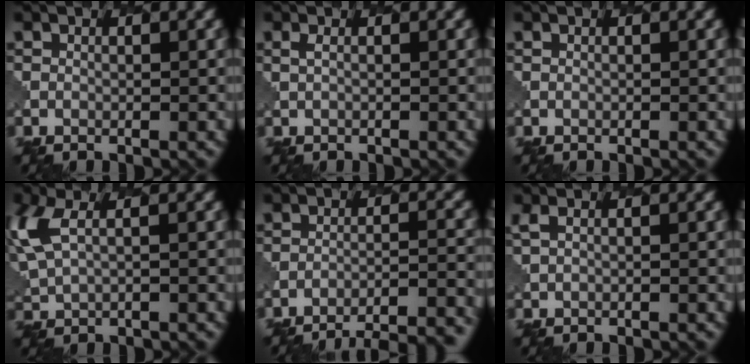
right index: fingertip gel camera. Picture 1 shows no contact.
{"total": 0.7, "force": [0.4, 0.2, 0.6], "torque": [-0.012, -0.004, 0.007]}
{"total": 0.0}
{"total": 4.5, "force": [1.8, 2.0, 3.6], "torque": [-0.102, 0.004, 0.037]}
{"total": 11.6, "force": [-10.7, 2.6, 3.6], "torque": [-0.024, 0.014, -0.120]}
{"total": 1.3, "force": [0.6, 0.4, 1.1], "torque": [-0.023, -0.001, 0.011]}